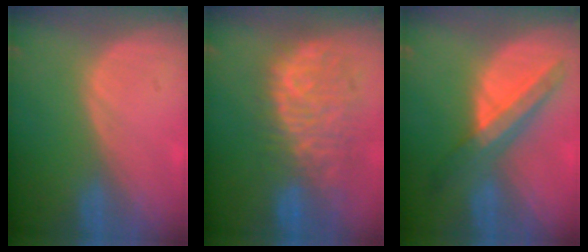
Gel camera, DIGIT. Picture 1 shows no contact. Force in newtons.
{"total": 11.4, "press": 9.7, "slide": 5.9}
{"total": 7.2, "press": 6.8, "slide": 2.4}